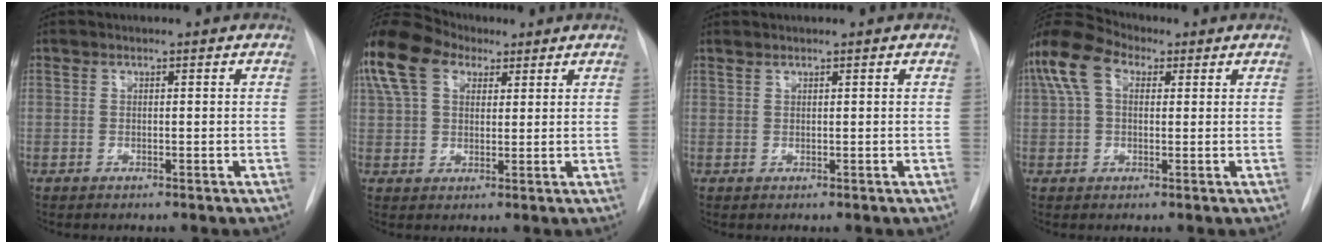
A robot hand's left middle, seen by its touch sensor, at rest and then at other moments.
{"total": 18.9, "force": [10.4, 11.9, 10.4], "torque": [-0.278, 0.079, 0.193]}
{"total": 0.6, "force": [0.6, -0.1, 0.0], "torque": [-0.004, 0.003, 0.017]}
{"total": 8.3, "force": [3.0, 4.7, 6.1], "torque": [-0.147, 0.046, 0.052]}